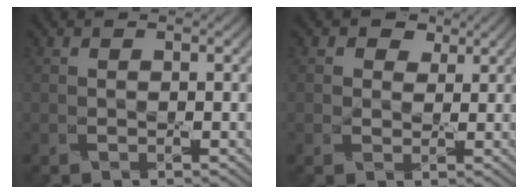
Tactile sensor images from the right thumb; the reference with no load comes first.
{"total": 3.5, "force": [1.9, 2.8, 1.0], "torque": [-0.027, 0.003, 0.018]}